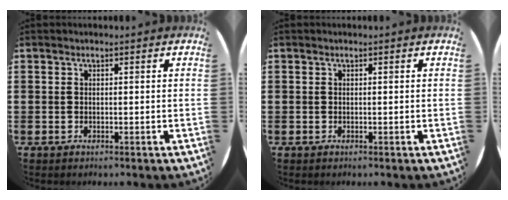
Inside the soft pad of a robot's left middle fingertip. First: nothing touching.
{"total": 0.0}